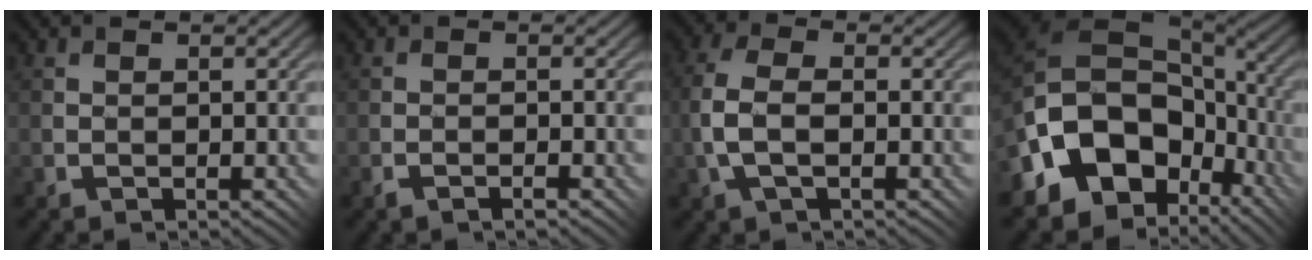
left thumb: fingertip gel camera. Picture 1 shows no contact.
{"total": 1.3, "force": [-1.1, 0.2, 0.7], "torque": [-0.011, 0.005, -0.023]}
{"total": 5.8, "force": [-1.0, 3.0, 4.9], "torque": [-0.121, 0.006, -0.024]}
{"total": 16.3, "force": [-4.3, 12.0, 10.1], "torque": [-0.216, -0.015, -0.079]}